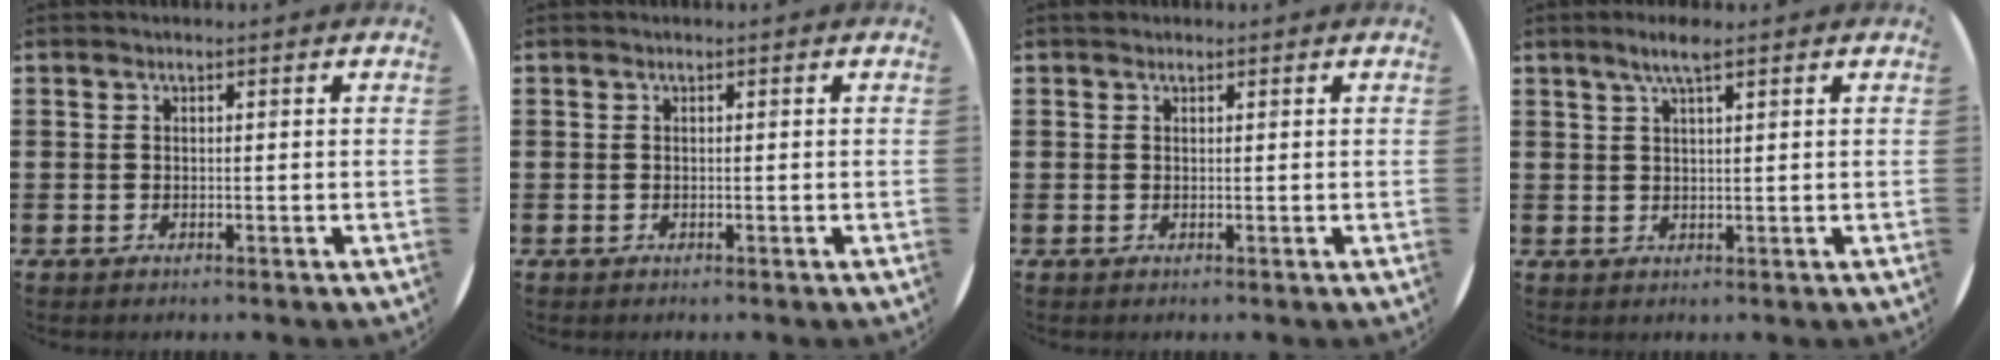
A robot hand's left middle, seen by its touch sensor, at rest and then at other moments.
{"total": 0.0}
{"total": 0.5, "force": [0.4, 0.3, 0.0], "torque": [0.010, 0.001, 0.006]}
{"total": 3.5, "force": [2.4, 0.5, 2.5], "torque": [-0.052, 0.008, 0.041]}